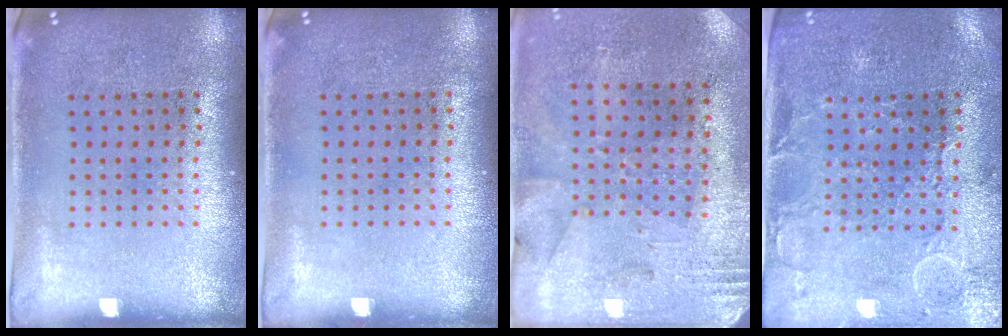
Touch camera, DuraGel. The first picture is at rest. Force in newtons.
{"total": 0.0}
{"total": 2.7, "press": 2.3, "slide": 1.5}
{"total": 0.6, "press": 0.3, "slide": 0.5}